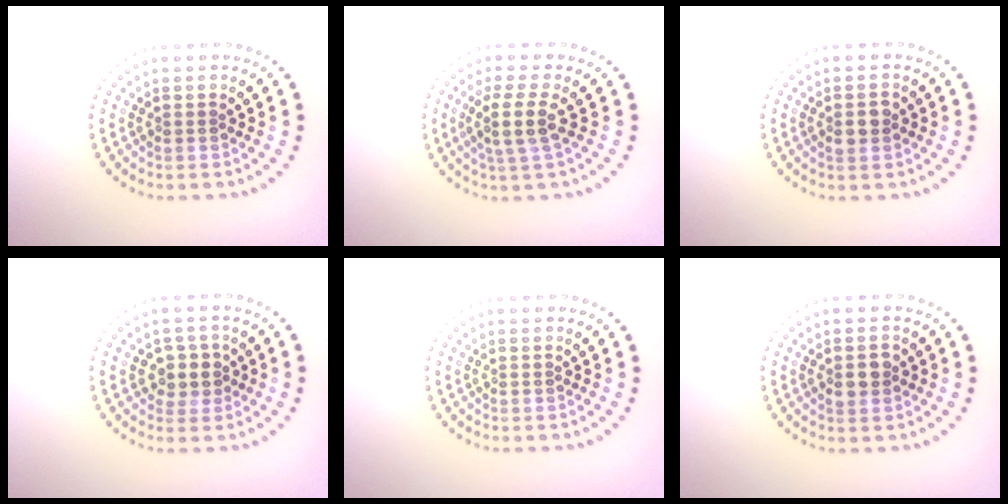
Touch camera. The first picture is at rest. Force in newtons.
{"total": 2.9, "press": 2.3, "slide": 1.7}
{"total": 1.6, "press": 1.6, "slide": 0.1}
{"total": 2.1, "press": 2.0, "slide": 0.8}
{"total": 0.0}
{"total": 2.4, "press": 2.4, "slide": 0.1}